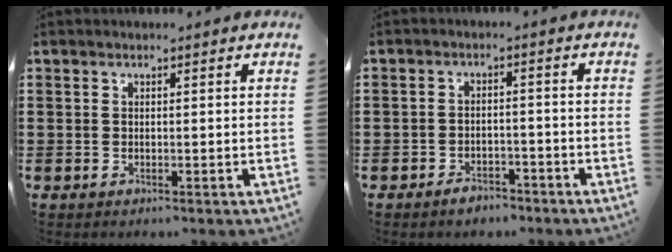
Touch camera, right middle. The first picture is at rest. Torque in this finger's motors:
{"motor_torque": [0.36, -0.30, -0.27, -0.05]}